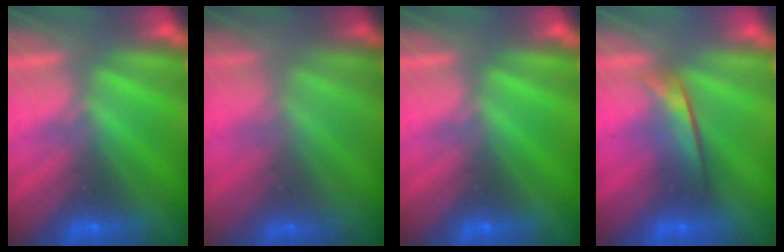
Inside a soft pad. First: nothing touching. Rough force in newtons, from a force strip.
{"total": 1.6}
{"total": 0.0}
{"total": 2.0}